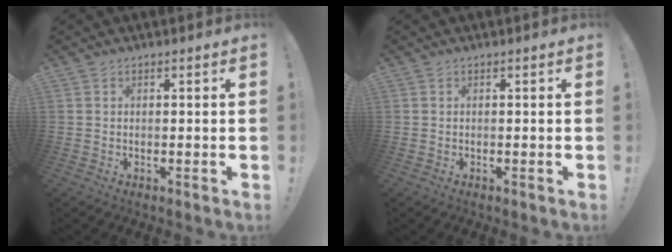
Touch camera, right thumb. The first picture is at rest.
{"total": 0.0}